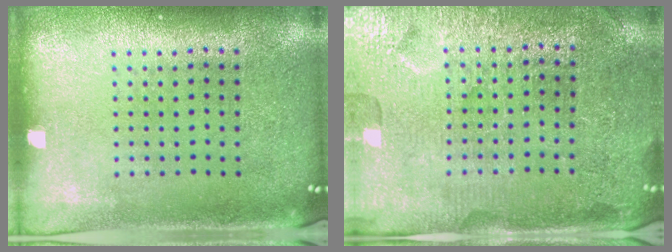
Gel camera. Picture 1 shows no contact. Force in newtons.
{"total": 4.0, "press": 3.9, "slide": 1.0}